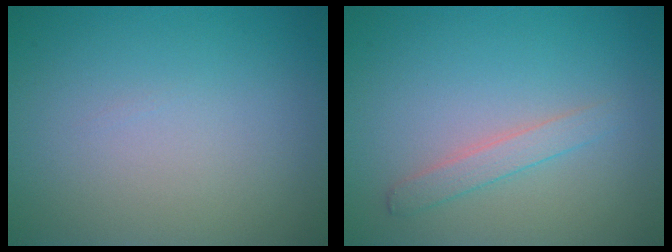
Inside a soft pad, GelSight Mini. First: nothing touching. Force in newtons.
{"total": 1.7, "press": 1.7, "slide": 0.1}